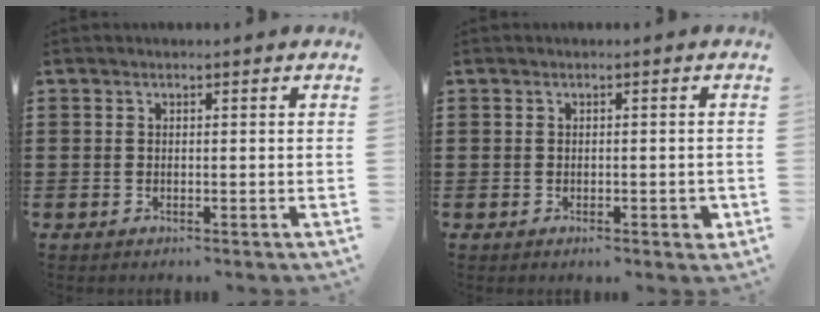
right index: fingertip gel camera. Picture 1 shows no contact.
{"total": 1.4, "force": [-0.6, 0.5, 1.2], "torque": [-0.022, -0.001, -0.011]}